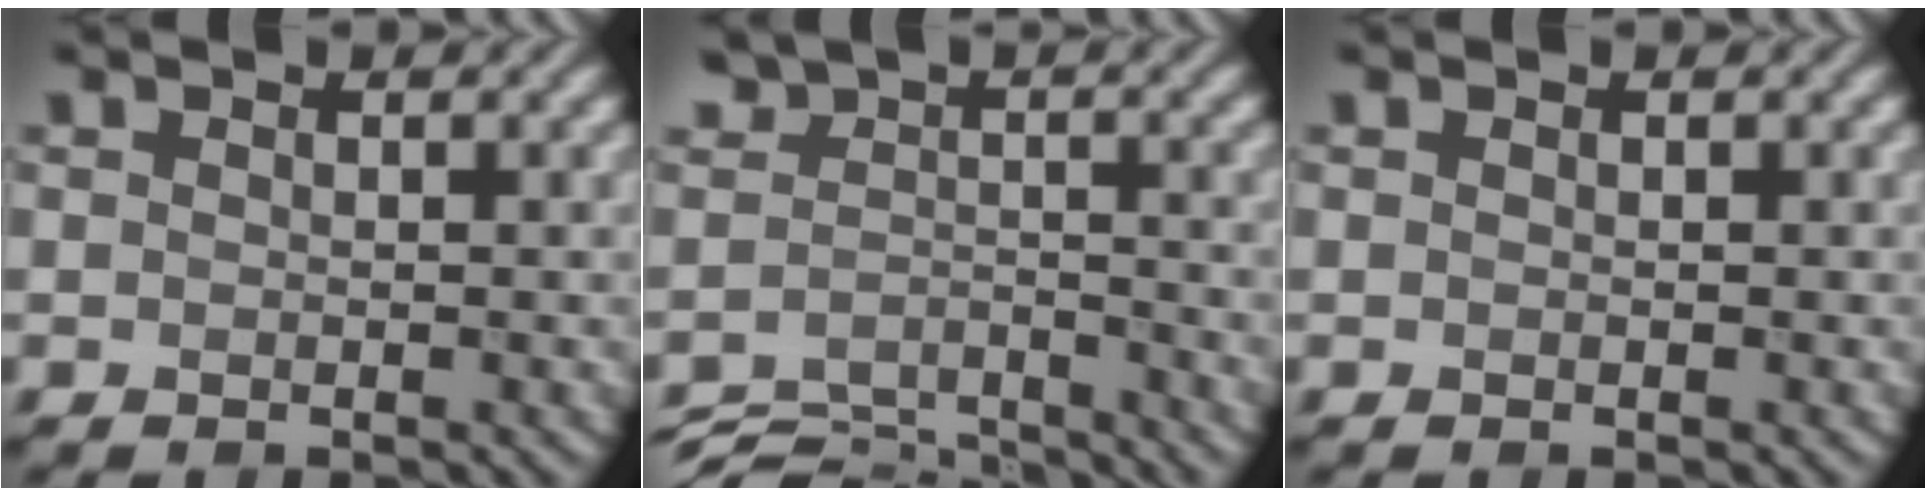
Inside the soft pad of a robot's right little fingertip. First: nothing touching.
{"total": 7.0, "force": [-6.3, 2.3, 1.9], "torque": [-0.027, -0.009, -0.109]}
{"total": 0.0}